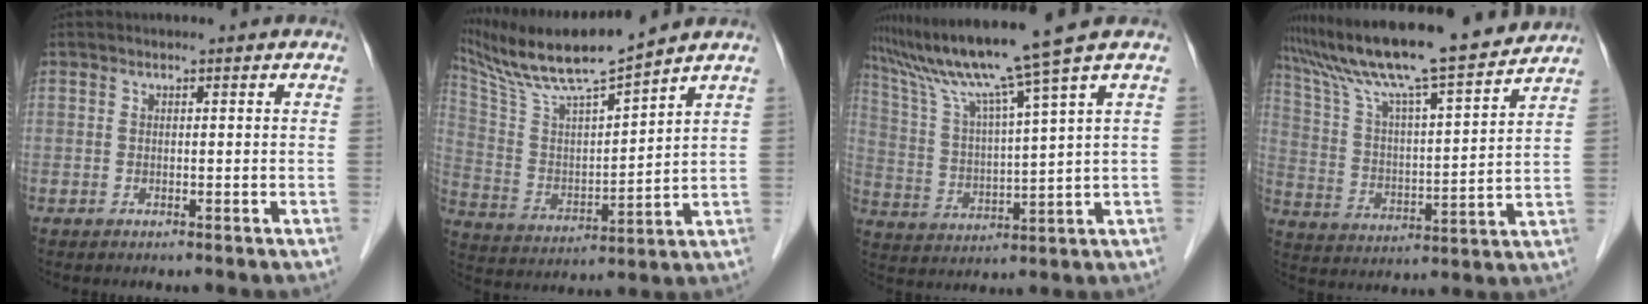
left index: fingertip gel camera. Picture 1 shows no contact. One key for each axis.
{"total": 15.0, "fx": 13.1, "fy": -0.6, "fz": 7.2, "tx": -0.142, "ty": 0.007, "tz": 0.249}
{"total": 12.0, "fx": 9.4, "fy": -3.5, "fz": 6.7, "tx": -0.119, "ty": -0.010, "tz": 0.174}
{"total": 19.8, "fx": 17.5, "fy": 0.1, "fz": 9.2, "tx": -0.168, "ty": 0.005, "tz": 0.284}